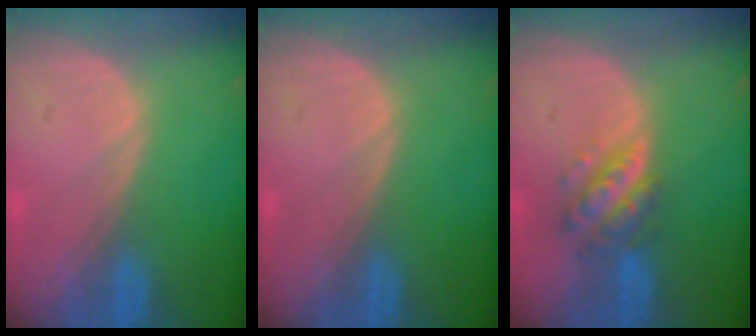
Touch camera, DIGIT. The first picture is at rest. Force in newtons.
{"total": 0.0}
{"total": 5.9, "press": 5.3, "slide": 2.6}